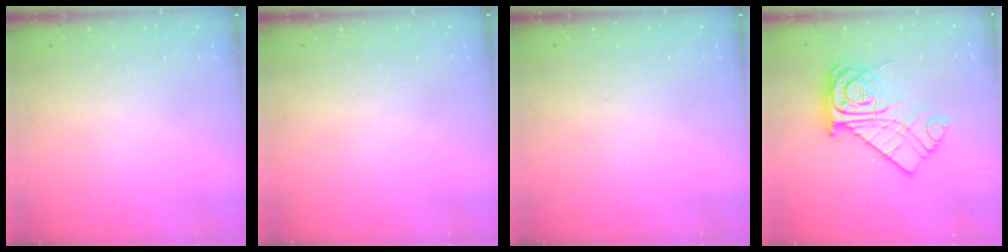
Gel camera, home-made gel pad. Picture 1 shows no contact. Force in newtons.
{"total": 0.0}
{"total": 0.0}
{"total": 16.8, "press": 16.7, "slide": 1.7}